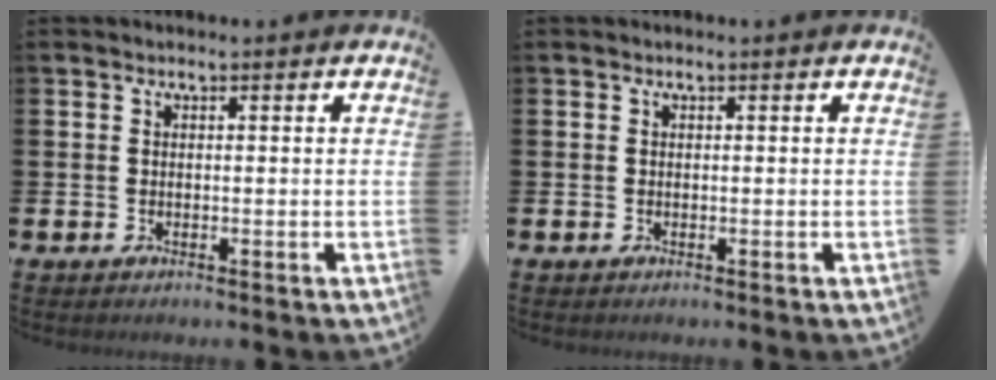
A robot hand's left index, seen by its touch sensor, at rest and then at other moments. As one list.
[{"total": 0.0}]